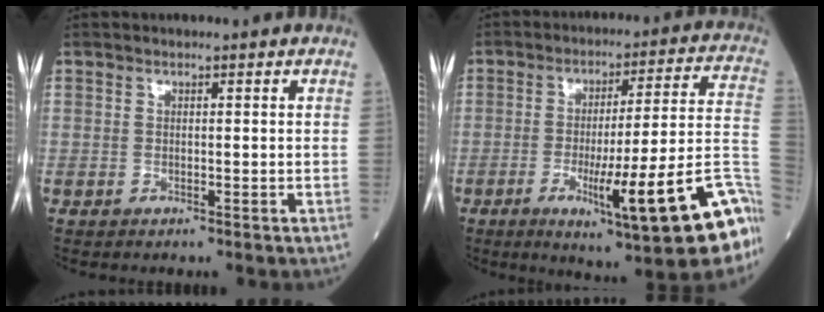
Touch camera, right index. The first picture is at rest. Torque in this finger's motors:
{"motor_torque": [1.61, -0.53, 0.47, 0.12]}